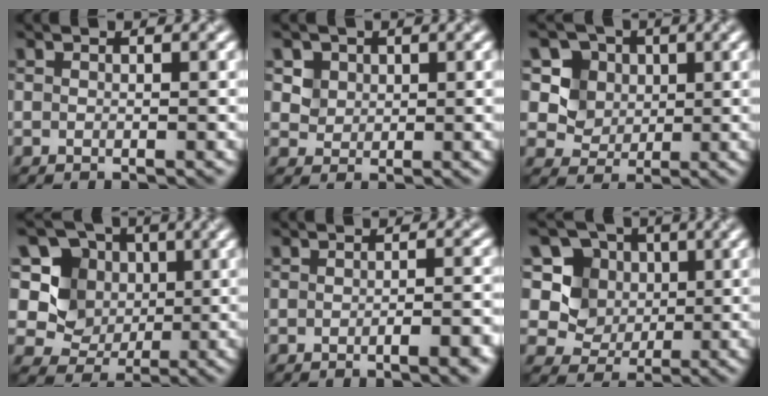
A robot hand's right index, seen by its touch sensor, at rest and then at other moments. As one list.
[{"total": 3.0, "force": [1.6, 2.4, 1.1], "torque": [-0.040, -0.007, 0.043]}, {"total": 4.5, "force": [1.5, 3.9, 1.6], "torque": [-0.037, -0.016, 0.032]}, {"total": 6.0, "force": [1.2, 5.3, 2.4], "torque": [-0.045, -0.008, 0.005]}, {"total": 3.1, "force": [-1.4, 0.9, 2.7], "torque": [-0.028, -0.001, -0.023]}, {"total": 5.1, "force": [1.4, 4.6, 2.0], "torque": [-0.040, -0.006, 0.014]}]